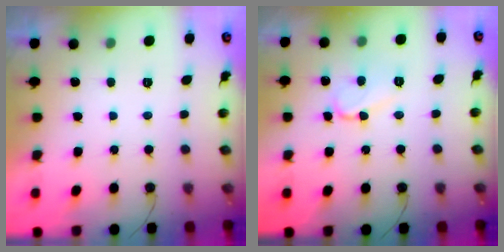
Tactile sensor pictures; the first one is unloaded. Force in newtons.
{"total": 8.0, "press": 7.9, "slide": 1.0}